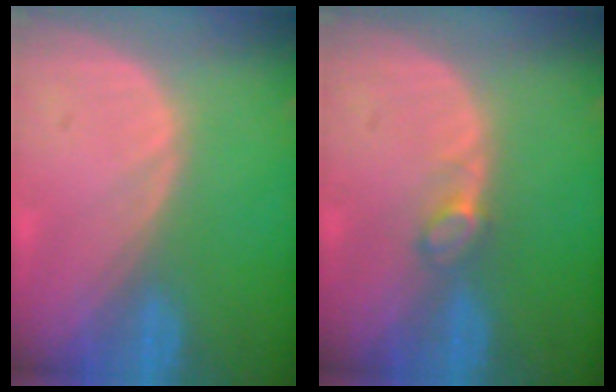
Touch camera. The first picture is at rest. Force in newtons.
{"total": 2.0, "press": 1.9, "slide": 0.2}